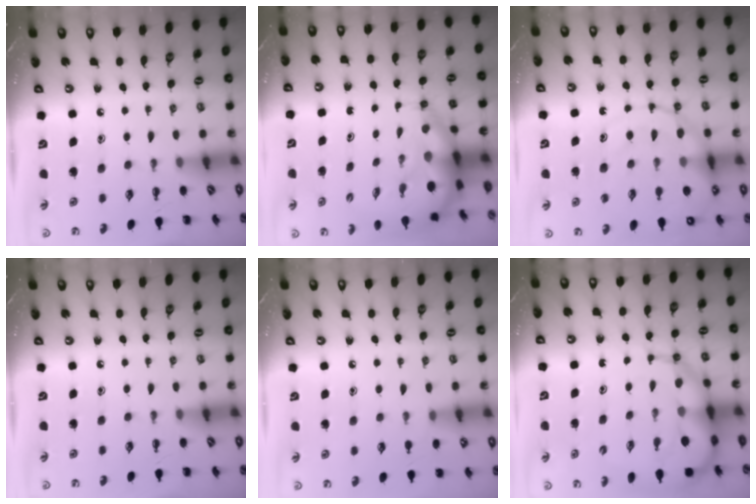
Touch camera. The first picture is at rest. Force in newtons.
{"total": 7.7, "press": 7.3, "slide": 2.5}
{"total": 15.3, "press": 15.0, "slide": 3.0}
{"total": 0.0}
{"total": 5.6, "press": 5.3, "slide": 1.9}
{"total": 12.1, "press": 11.7, "slide": 3.3}